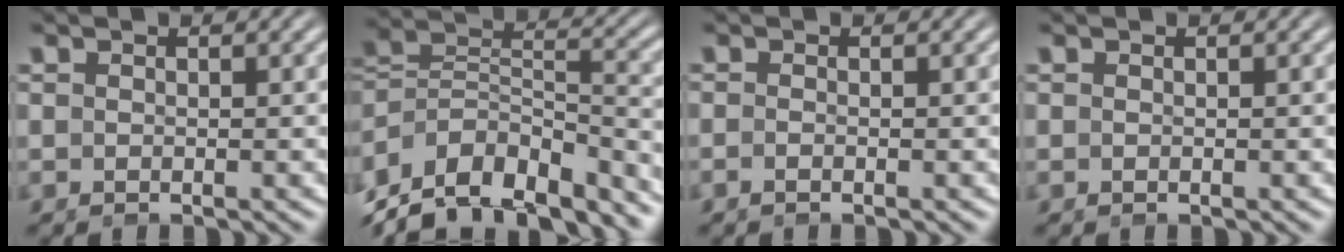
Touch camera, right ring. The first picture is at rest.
{"total": 13.6, "force": [-7.6, 8.6, 7.2], "torque": [-0.147, -0.048, -0.108]}
{"total": 1.4, "force": [-1.2, 0.5, 0.6], "torque": [-0.013, 0.000, -0.023]}
{"total": 0.0}